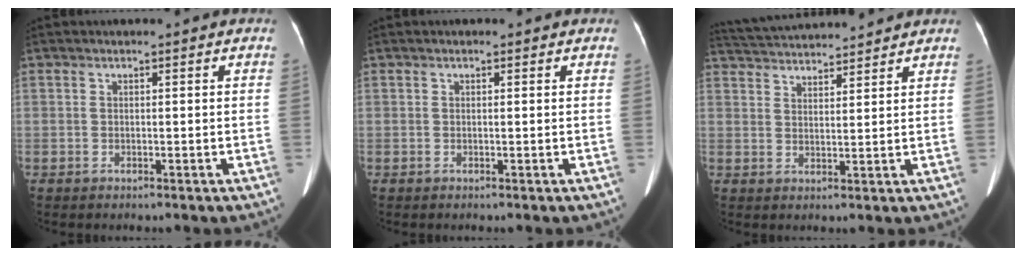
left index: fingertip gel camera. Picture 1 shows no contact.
{"total": 0.9, "force": [0.7, 0.2, 0.5], "torque": [-0.007, 0.004, 0.006]}
{"total": 12.9, "force": [12.2, 1.2, 4.1], "torque": [-0.079, 0.029, 0.191]}